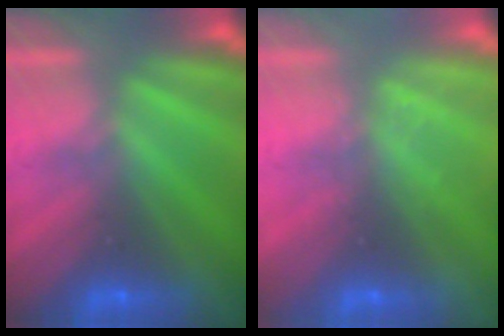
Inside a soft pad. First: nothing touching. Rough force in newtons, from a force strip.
{"total": 2.1}